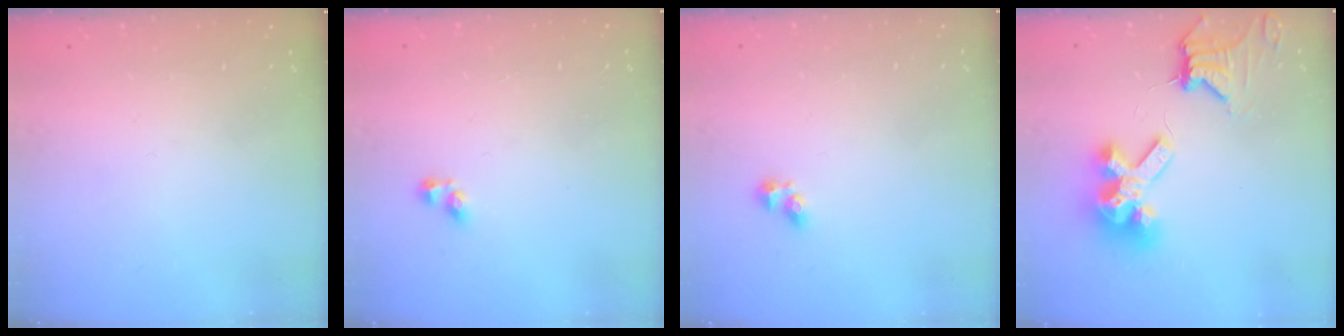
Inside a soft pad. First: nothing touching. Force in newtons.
{"total": 2.5, "press": 2.5, "slide": 0.1}
{"total": 3.6, "press": 3.4, "slide": 1.3}
{"total": 15.0, "press": 14.9, "slide": 1.8}